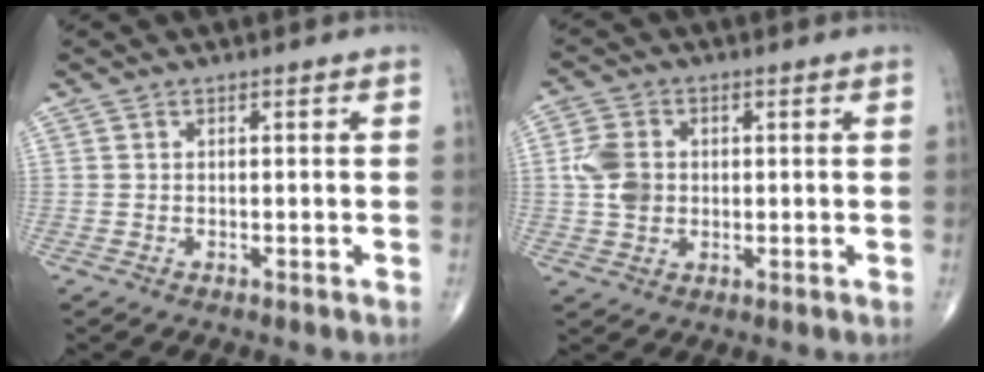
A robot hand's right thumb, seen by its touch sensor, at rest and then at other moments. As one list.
[{"total": 6.3, "force": [0.4, 4.9, 3.9], "torque": [-0.069, 0.004, 0.008]}]